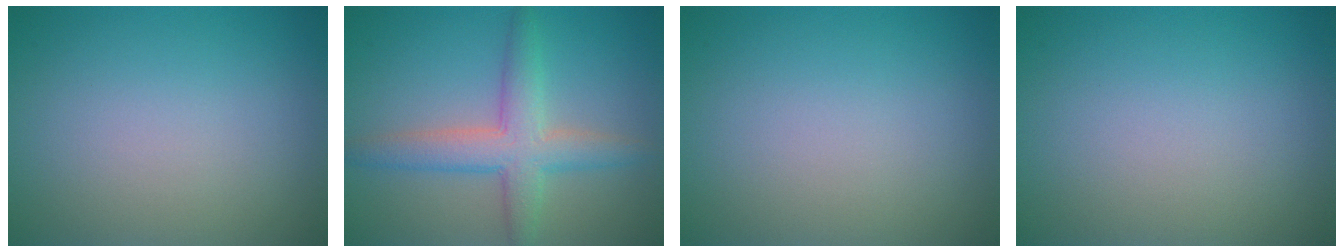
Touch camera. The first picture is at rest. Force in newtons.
{"total": 4.6, "press": 4.6, "slide": 0.2}
{"total": 0.0}
{"total": 0.0}